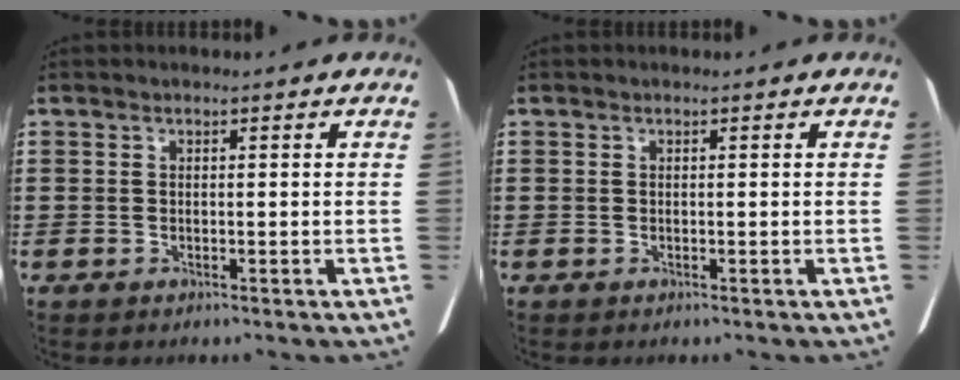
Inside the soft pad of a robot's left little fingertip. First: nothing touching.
{"total": 0.0}